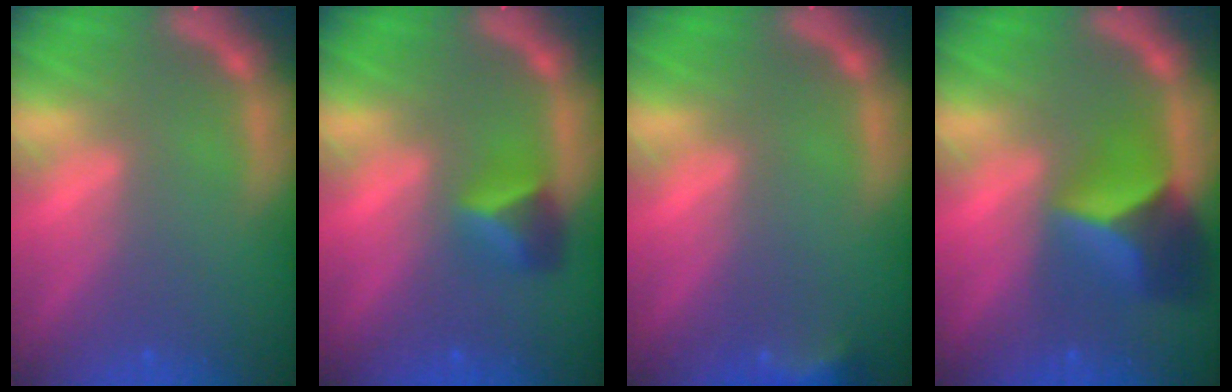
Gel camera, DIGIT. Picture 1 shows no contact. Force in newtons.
{"total": 2.9}
{"total": 3.0}
{"total": 6.4}